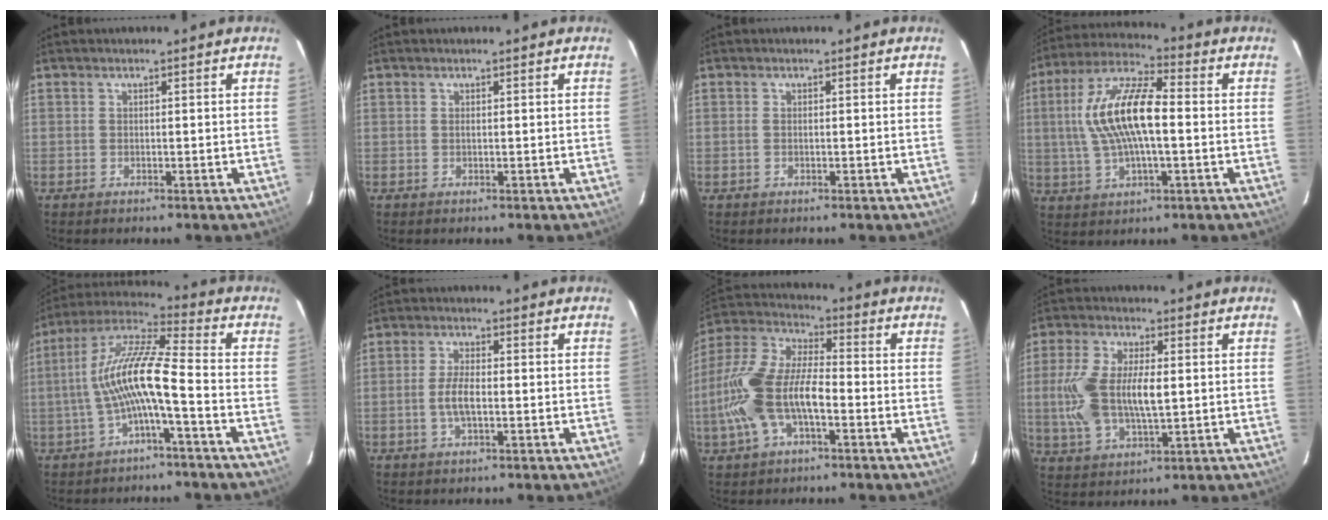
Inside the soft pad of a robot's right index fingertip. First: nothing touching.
{"total": 0.0}
{"total": 0.7, "force": [-0.1, 0.4, 0.6], "torque": [-0.015, 0.000, -0.002]}
{"total": 14.8, "force": [0.5, 5.1, 13.8], "torque": [-0.276, 0.018, 0.005]}
{"total": 12.1, "force": [-2.9, 1.5, 11.7], "torque": [-0.236, 0.016, -0.055]}
{"total": 4.4, "force": [-1.0, 1.5, 4.0], "torque": [-0.081, -0.001, -0.017]}
{"total": 16.2, "force": [-4.4, 7.0, 13.9], "torque": [-0.299, 0.004, -0.086]}
{"total": 12.7, "force": [0.3, 5.8, 11.3], "torque": [-0.238, 0.000, 0.009]}